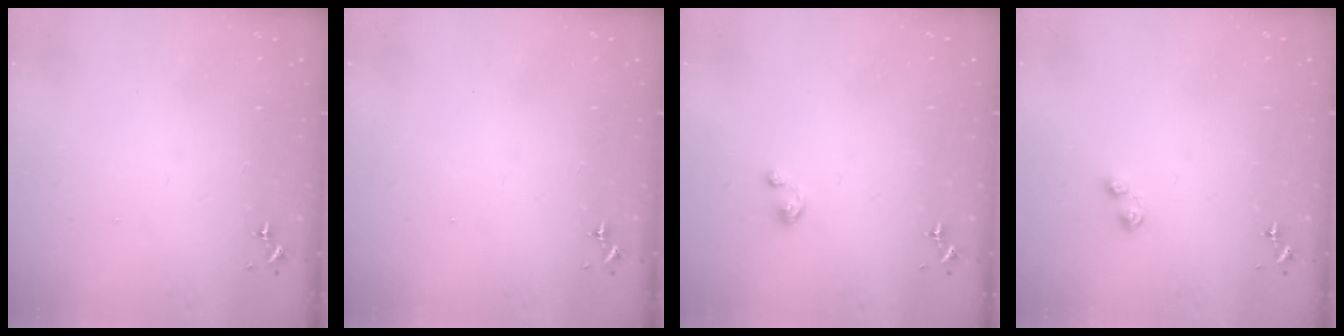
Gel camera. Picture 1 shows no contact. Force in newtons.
{"total": 0.0}
{"total": 3.3, "press": 3.3, "slide": 0.3}
{"total": 4.3, "press": 4.3, "slide": 0.5}